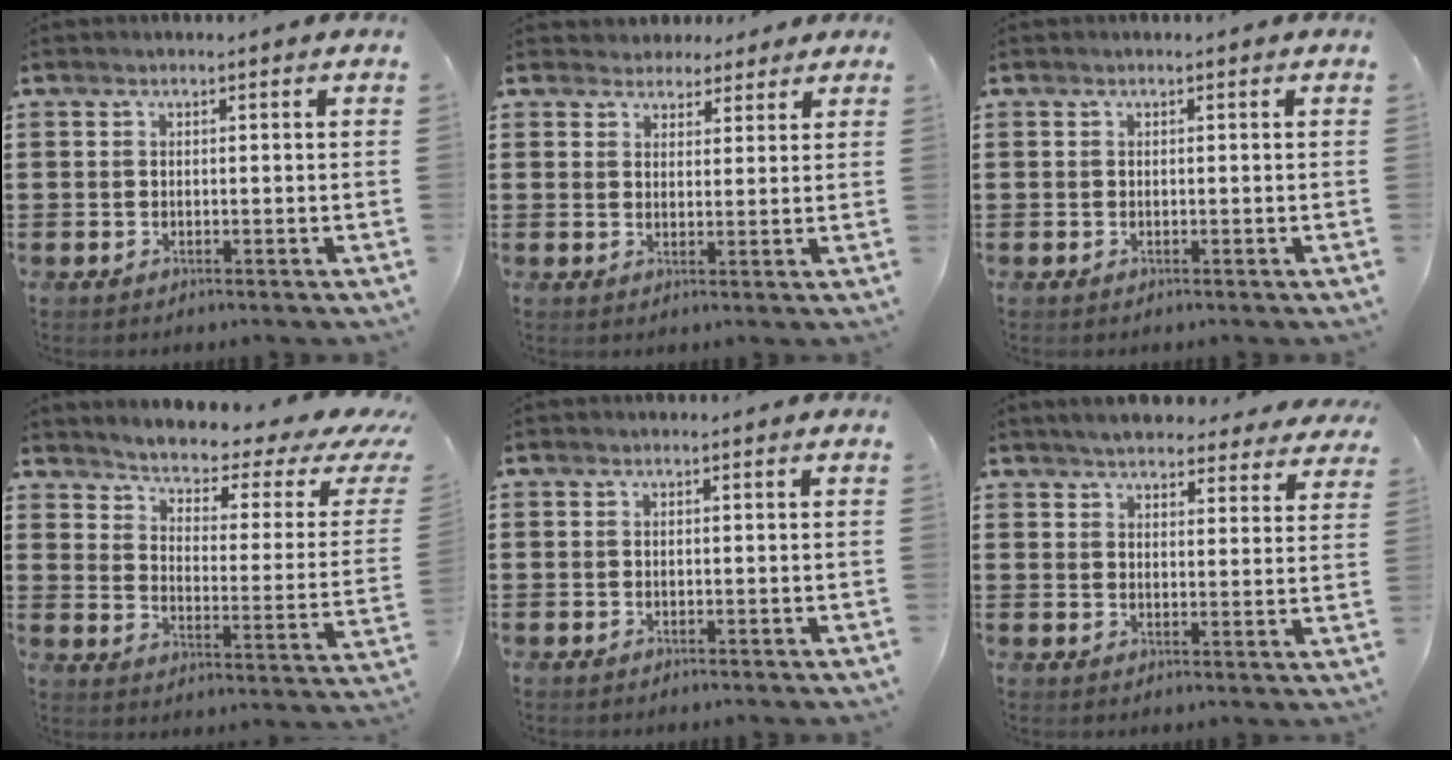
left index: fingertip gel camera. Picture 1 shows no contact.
{"total": 3.2, "force": [2.7, 1.8, 0.1], "torque": [-0.016, 0.006, 0.051]}
{"total": 0.0}
{"total": 2.8, "force": [1.9, 0.5, 1.9], "torque": [-0.051, -0.026, 0.022]}
{"total": 0.0}
{"total": 4.8, "force": [4.6, 0.6, 1.2], "torque": [-0.040, -0.017, 0.083]}